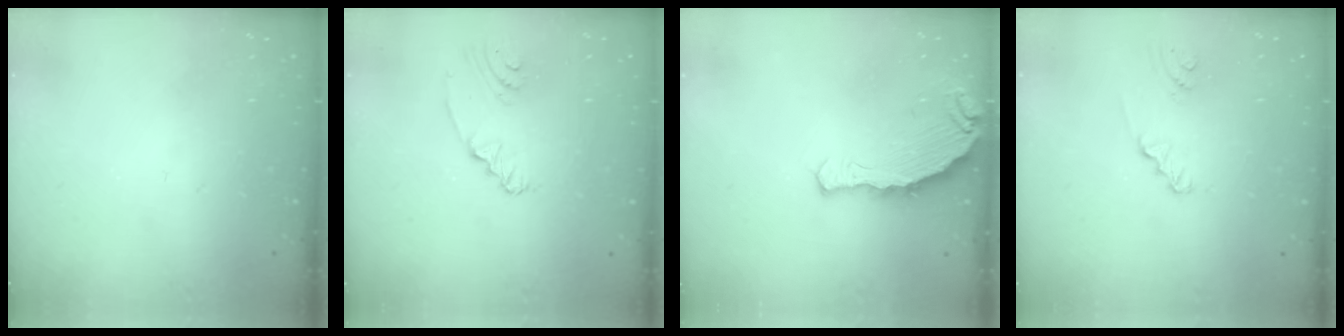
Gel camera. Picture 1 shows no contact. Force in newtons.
{"total": 3.5, "press": 2.6, "slide": 2.4}
{"total": 7.8, "press": 6.4, "slide": 4.4}
{"total": 1.5, "press": 1.5, "slide": 0.1}